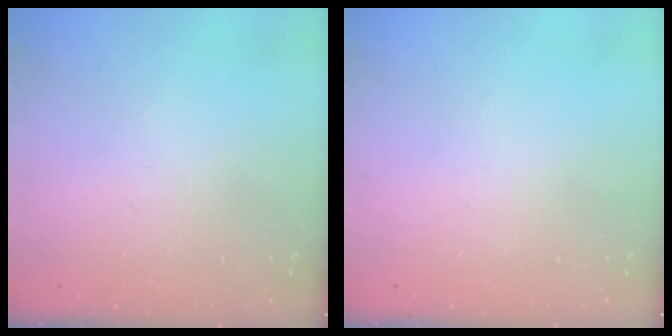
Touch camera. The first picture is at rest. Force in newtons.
{"total": 0.0}